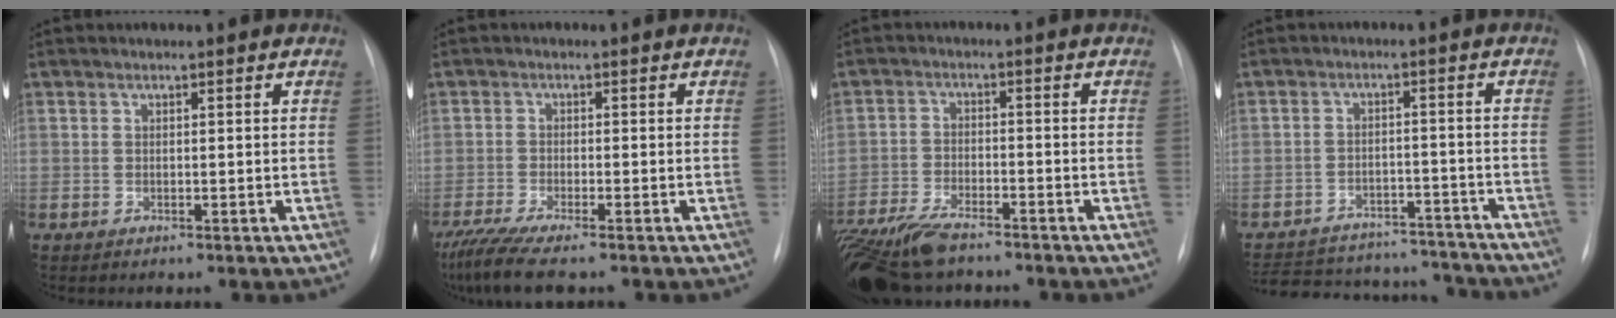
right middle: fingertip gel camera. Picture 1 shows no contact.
{"total": 6.9, "force": [-5.5, 0.3, 4.2], "torque": [-0.081, -0.021, -0.096]}
{"total": 12.9, "force": [-10.5, 3.5, 6.7], "torque": [-0.134, -0.026, -0.178]}
{"total": 20.0, "force": [-18.4, 5.6, 5.3], "torque": [-0.120, 0.007, -0.247]}